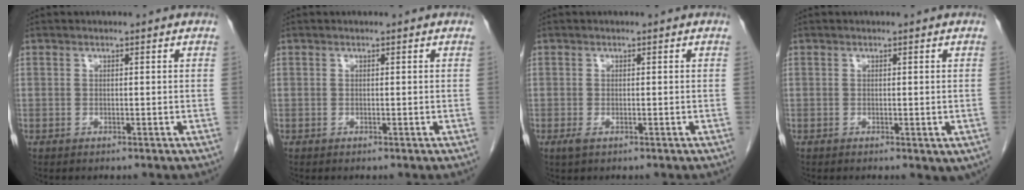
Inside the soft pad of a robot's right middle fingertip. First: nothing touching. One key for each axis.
{"total": 0.0}
{"total": 1.1, "fx": -0.5, "fy": 0.4, "fz": 0.9, "tx": -0.016, "ty": -0.001, "tz": -0.004}
{"total": 2.4, "fx": -0.7, "fy": 1.2, "fz": 2.0, "tx": -0.019, "ty": -0.003, "tz": -0.005}